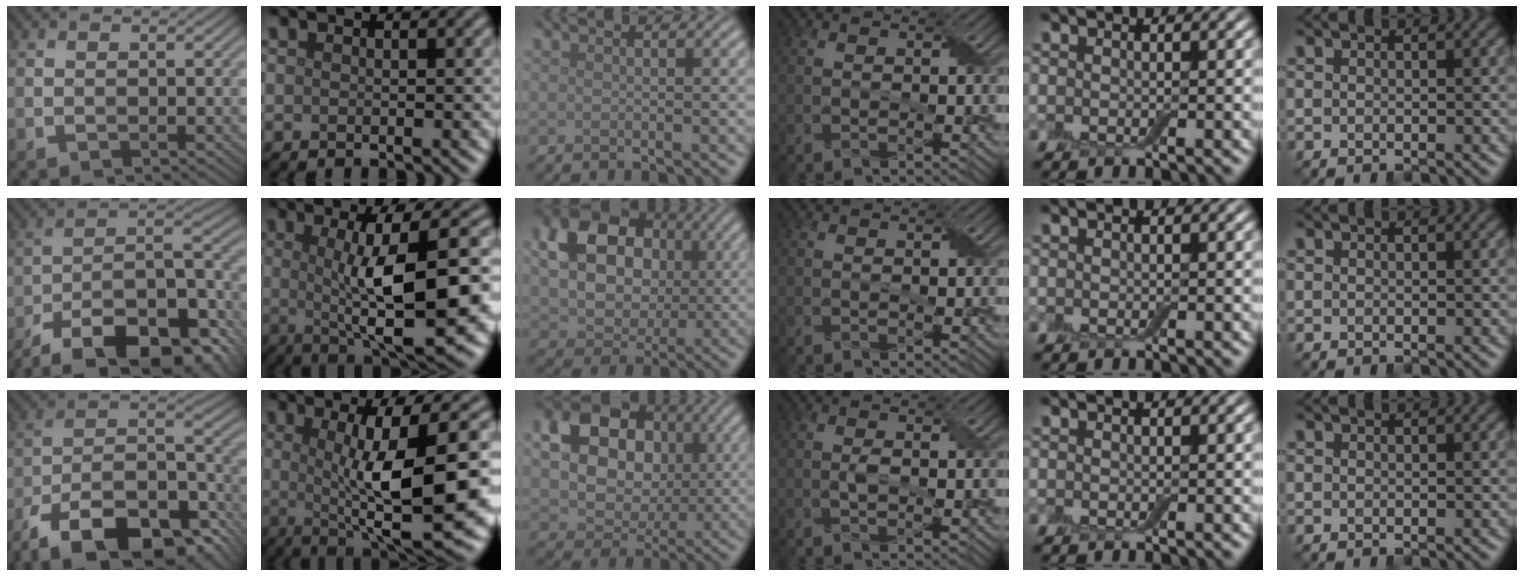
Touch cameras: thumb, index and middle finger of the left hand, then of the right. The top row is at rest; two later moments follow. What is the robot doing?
{"motion": "wrap", "object": "adhesive wrap"}